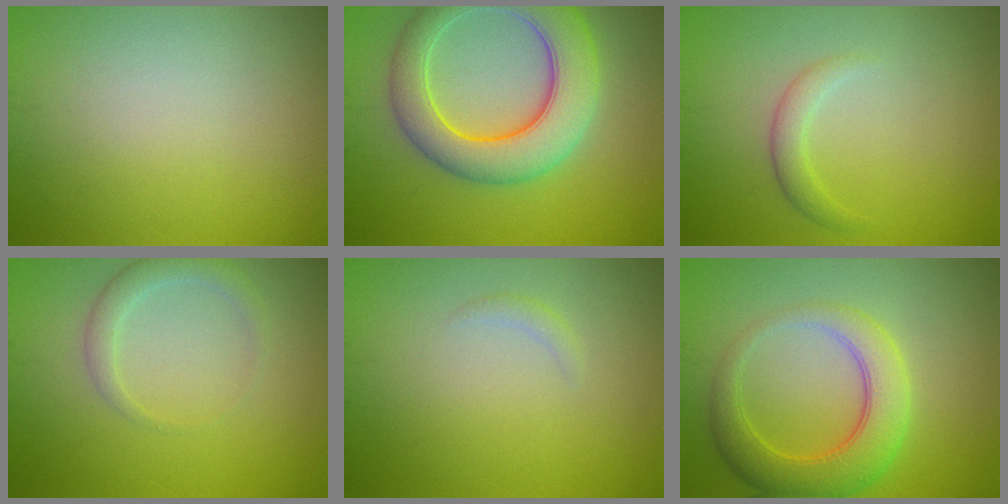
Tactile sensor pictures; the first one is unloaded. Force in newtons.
{"total": 8.2, "press": 8.2, "slide": 0.2}
{"total": 1.7, "press": 1.7, "slide": 0.1}
{"total": 1.9, "press": 1.9, "slide": 0.2}
{"total": 0.7, "press": 0.7, "slide": 0.0}
{"total": 5.4, "press": 5.4, "slide": 0.2}